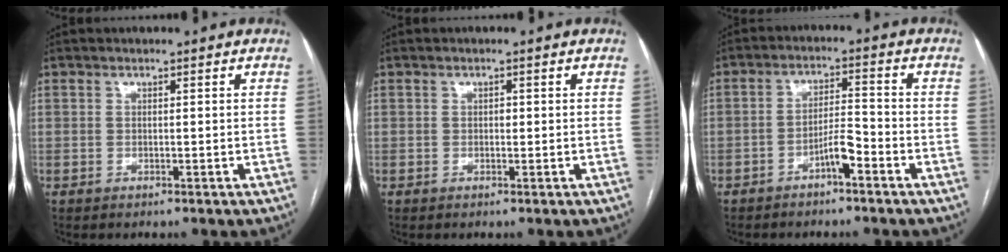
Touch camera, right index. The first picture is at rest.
{"total": 0.7, "force": [0.0, 0.5, 0.5], "torque": [-0.007, 0.002, -0.002]}
{"total": 4.4, "force": [-2.7, 0.6, 3.4], "torque": [-0.060, 0.010, -0.048]}